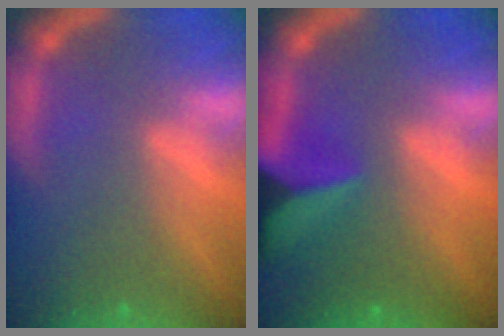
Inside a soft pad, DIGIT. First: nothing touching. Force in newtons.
{"total": 7.9}